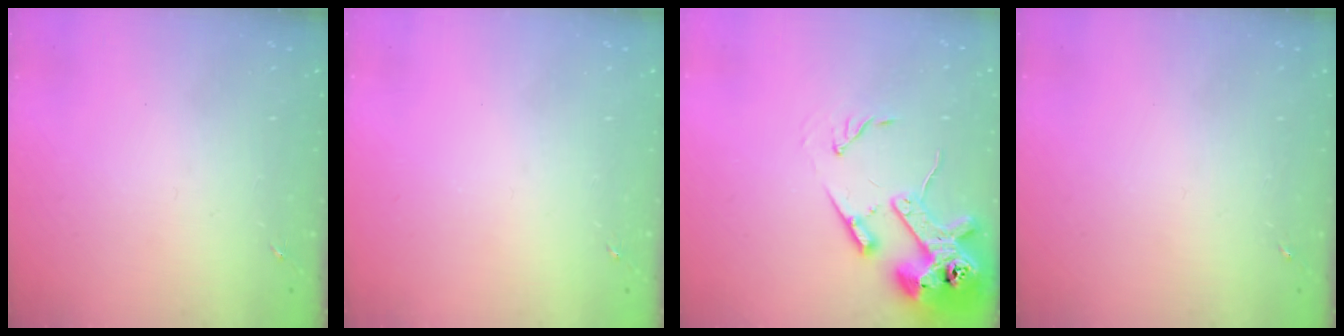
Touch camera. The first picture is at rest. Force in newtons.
{"total": 0.0}
{"total": 15.7, "press": 15.5, "slide": 2.1}
{"total": 0.0}